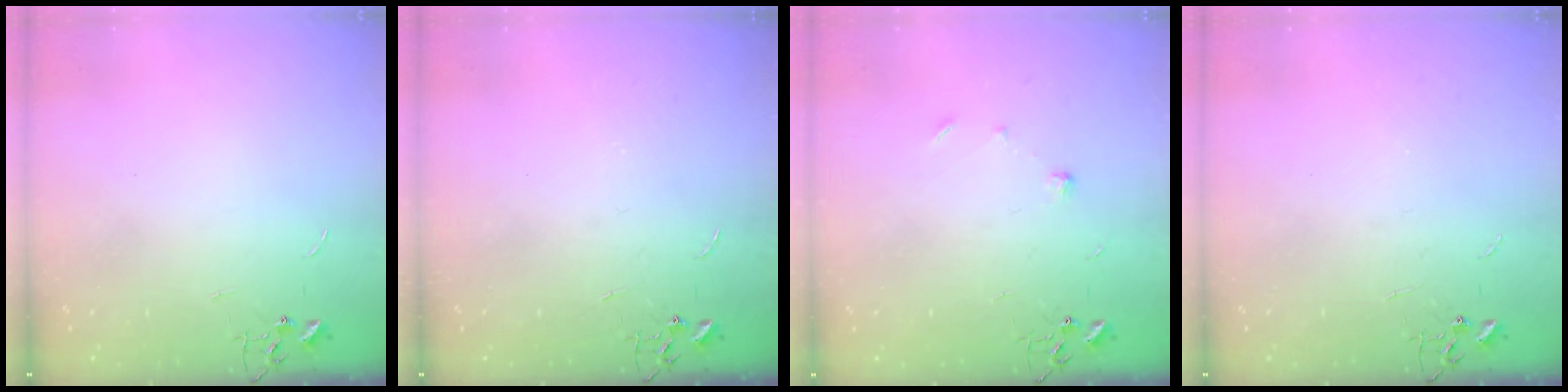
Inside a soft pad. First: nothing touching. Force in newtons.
{"total": 0.0}
{"total": 5.3, "press": 5.2, "slide": 1.3}
{"total": 0.0}